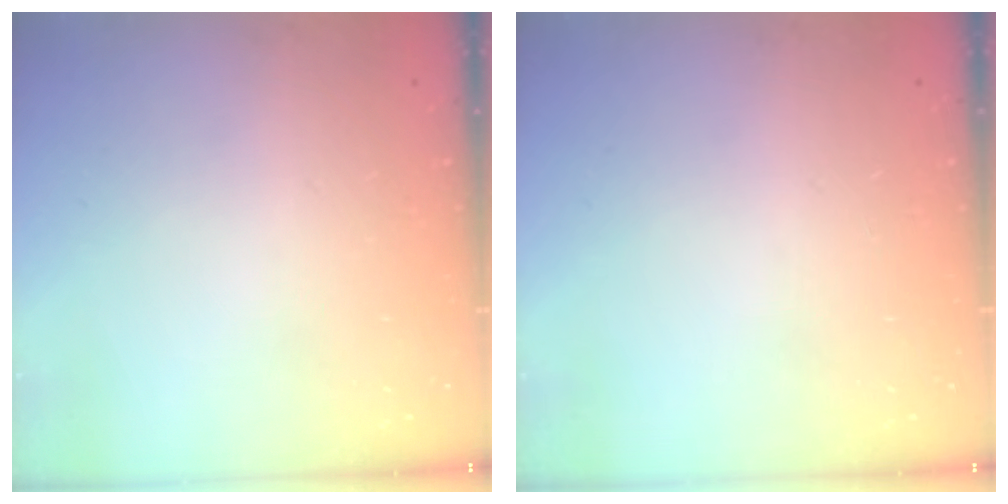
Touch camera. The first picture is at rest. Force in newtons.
{"total": 0.0}